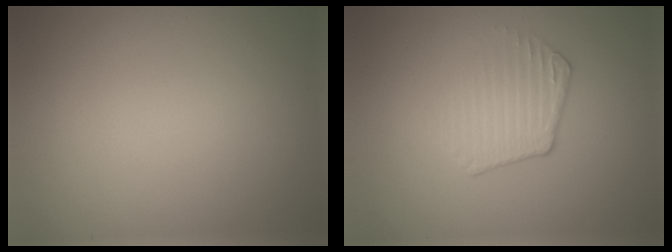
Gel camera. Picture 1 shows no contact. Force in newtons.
{"total": 2.1, "press": 1.5, "slide": 1.4}